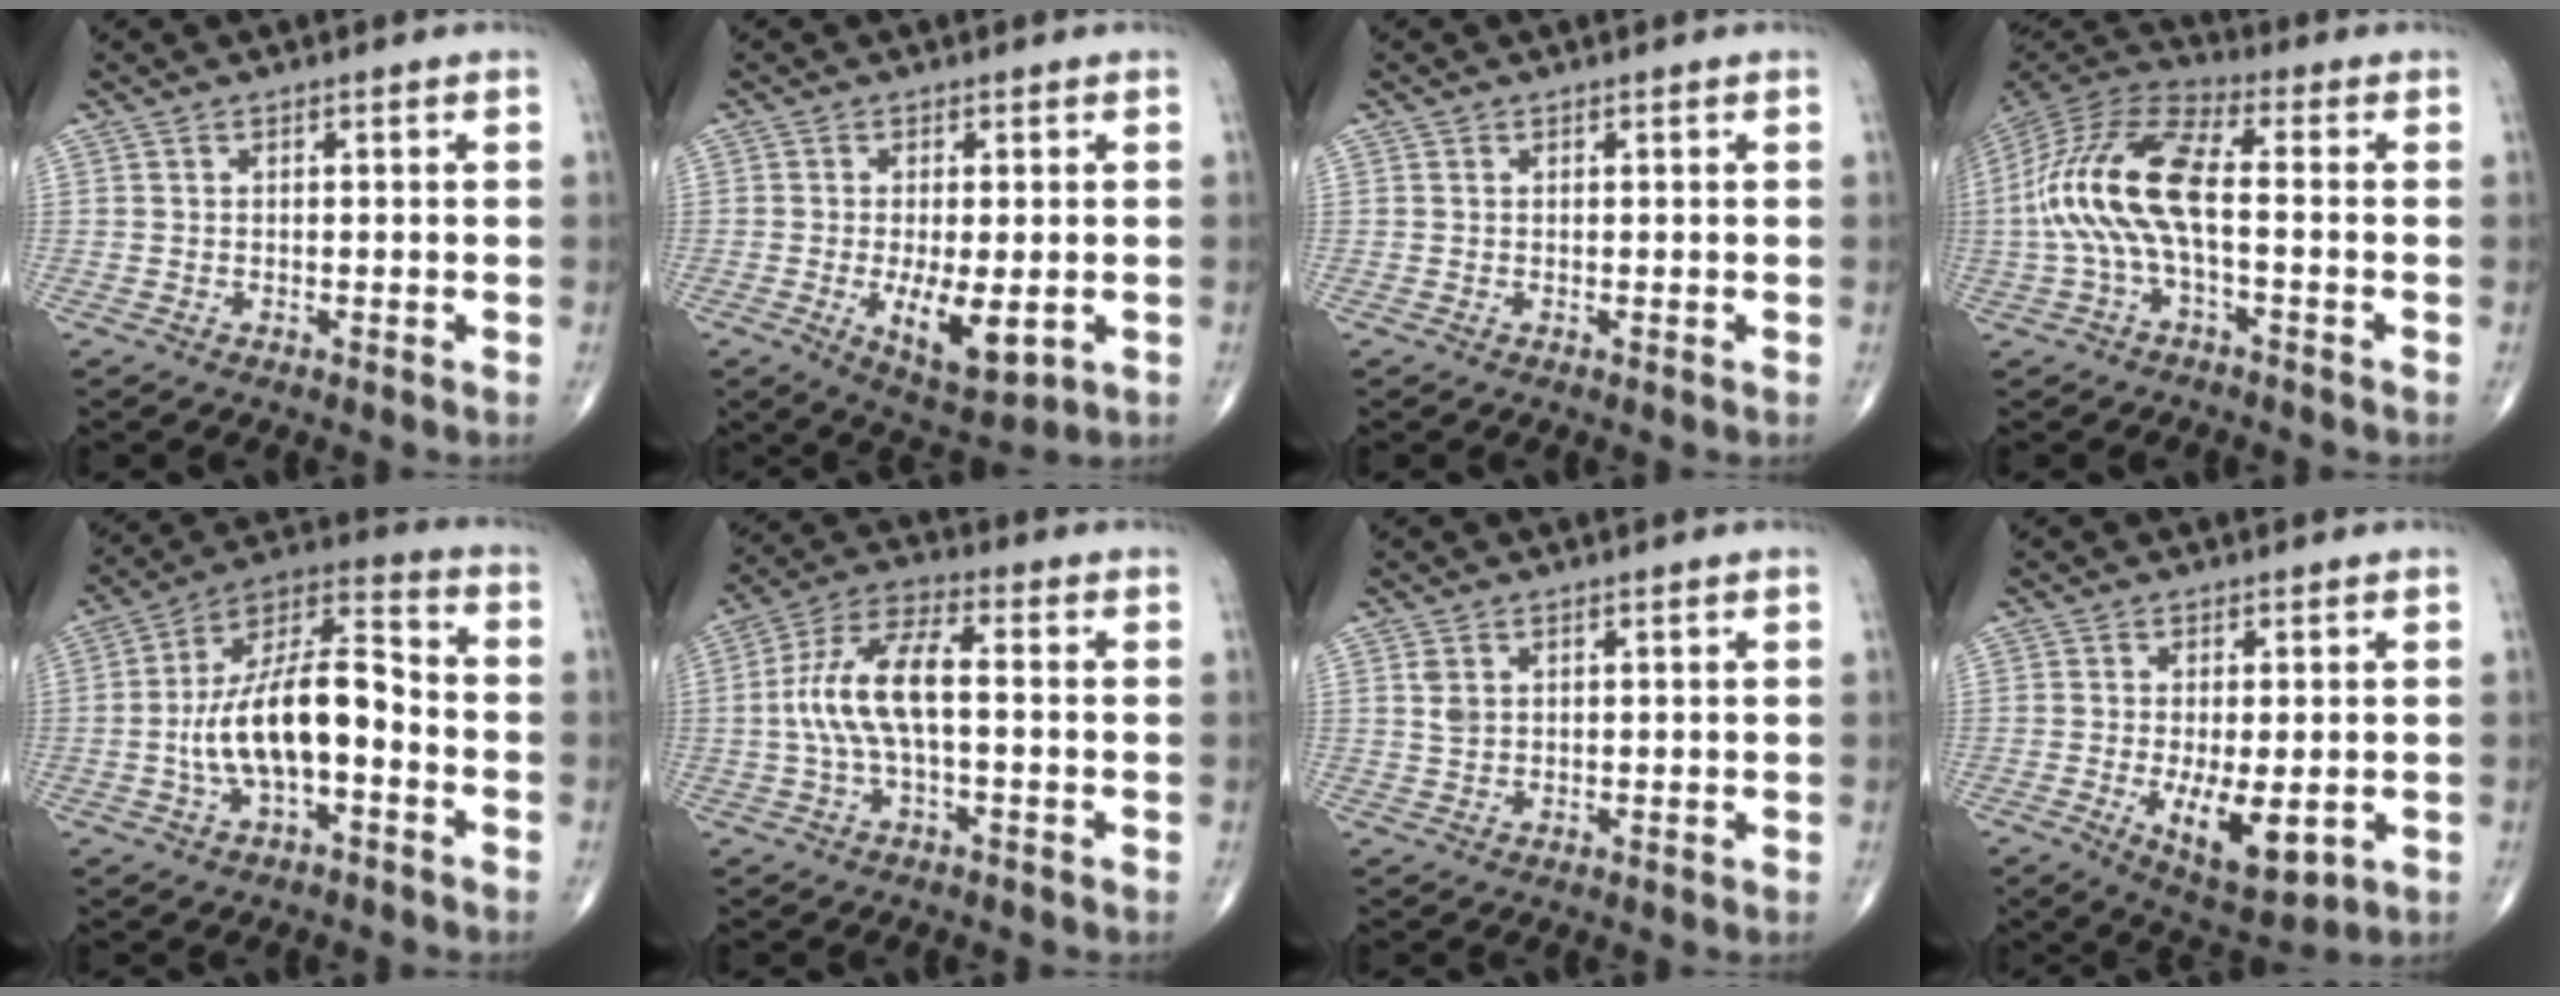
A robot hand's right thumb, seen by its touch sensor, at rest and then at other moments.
{"total": 9.0, "force": [-1.7, 3.6, 8.1], "torque": [-0.124, -0.020, -0.018]}
{"total": 0.0}
{"total": 15.6, "force": [-1.1, 6.0, 14.3], "torque": [-0.316, 0.038, -0.027]}
{"total": 15.9, "force": [-3.1, 6.8, 14.0], "torque": [-0.250, 0.050, -0.060]}
{"total": 11.4, "force": [-0.4, 4.5, 10.5], "torque": [-0.226, 0.036, -0.011]}
{"total": 1.9, "force": [0.8, 1.3, 1.2], "torque": [-0.021, -0.003, 0.020]}
{"total": 9.7, "force": [-2.0, 4.0, 8.6], "torque": [-0.129, -0.020, -0.019]}